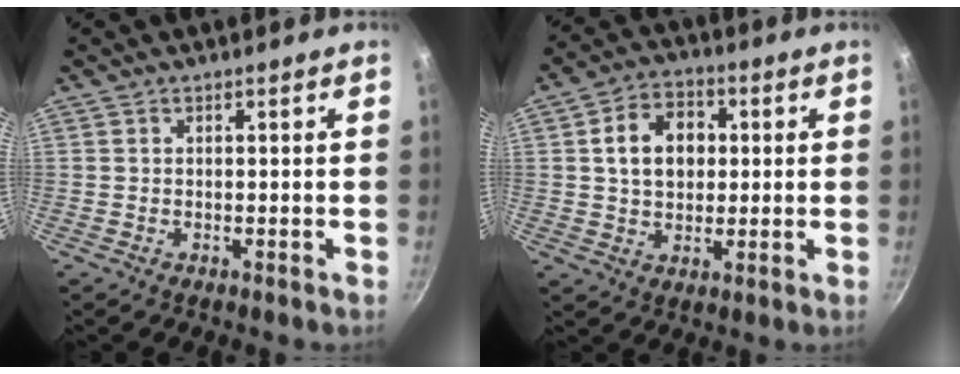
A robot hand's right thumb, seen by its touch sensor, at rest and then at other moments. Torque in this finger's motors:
{"motor_torque": [-0.51, 1.18, 0.43, 0.27, 0.07]}